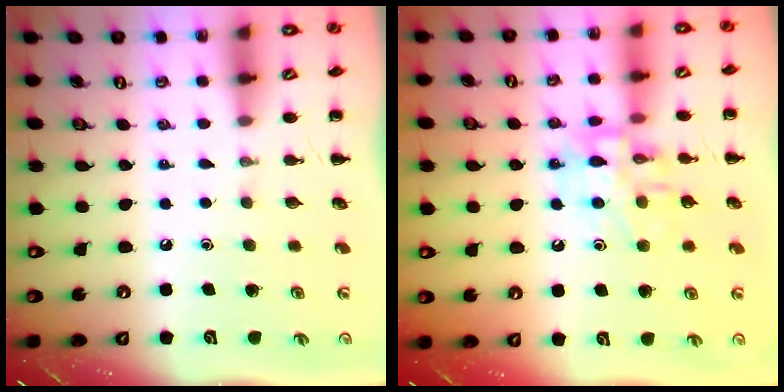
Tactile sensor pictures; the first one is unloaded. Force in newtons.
{"total": 12.8, "press": 12.7, "slide": 1.5}